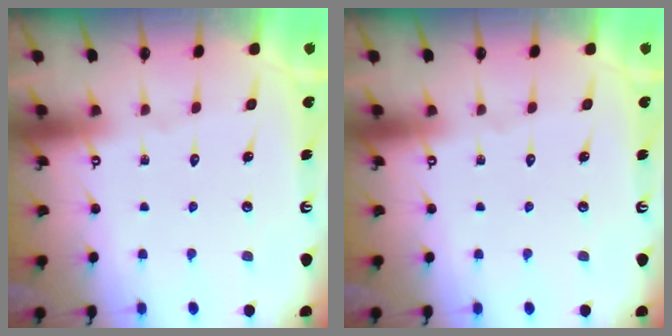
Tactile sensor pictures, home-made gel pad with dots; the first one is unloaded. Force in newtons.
{"total": 0.0}